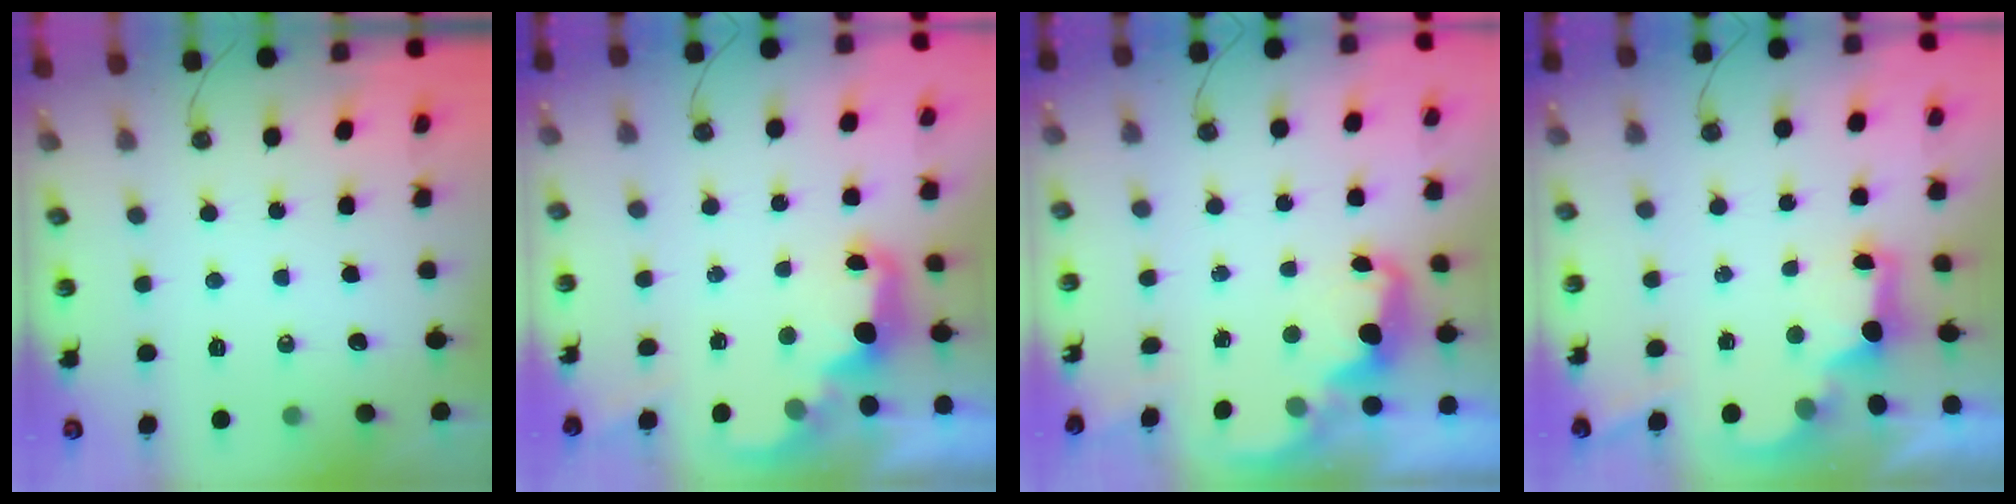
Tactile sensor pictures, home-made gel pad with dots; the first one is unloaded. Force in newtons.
{"total": 2.9, "press": 2.8, "slide": 0.9}
{"total": 2.6, "press": 2.5, "slide": 0.5}
{"total": 2.7, "press": 2.6, "slide": 0.7}